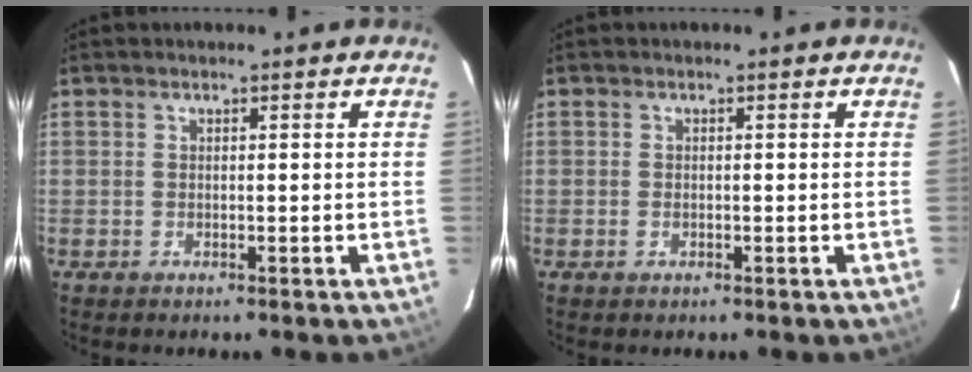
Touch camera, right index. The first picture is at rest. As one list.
[{"total": 0.8, "force": [-0.3, 0.5, 0.4], "torque": [-0.009, -0.001, -0.006]}]